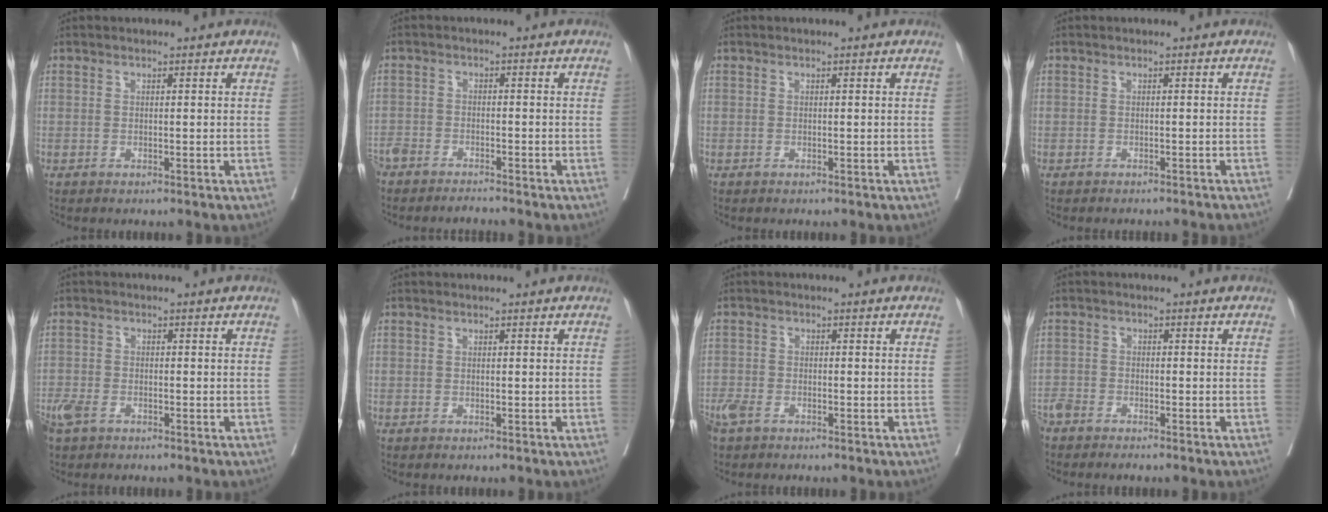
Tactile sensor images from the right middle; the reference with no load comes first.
{"total": 4.1, "force": [-3.9, 0.5, 1.1], "torque": [-0.013, -0.005, -0.070]}
{"total": 0.0}
{"total": 4.0, "force": [-3.9, 0.3, 0.9], "torque": [-0.012, -0.010, -0.044]}
{"total": 4.3, "force": [-2.9, 2.2, 2.3], "torque": [-0.050, -0.005, -0.055]}
{"total": 0.0}
{"total": 4.1, "force": [-2.8, 1.9, 2.2], "torque": [-0.048, -0.005, -0.055]}
{"total": 3.8, "force": [-3.4, 0.8, 1.6], "torque": [-0.026, -0.005, -0.061]}